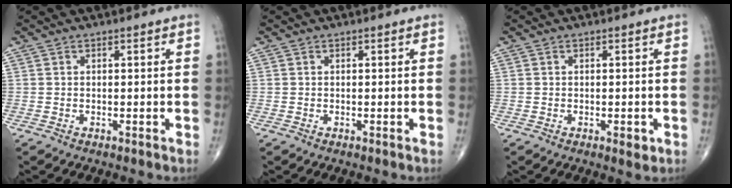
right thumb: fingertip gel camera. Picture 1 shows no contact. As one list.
[{"total": 0.0}, {"total": 1.6, "force": [-0.5, 0.6, 1.4], "torque": [-0.014, -0.003, -0.004]}]